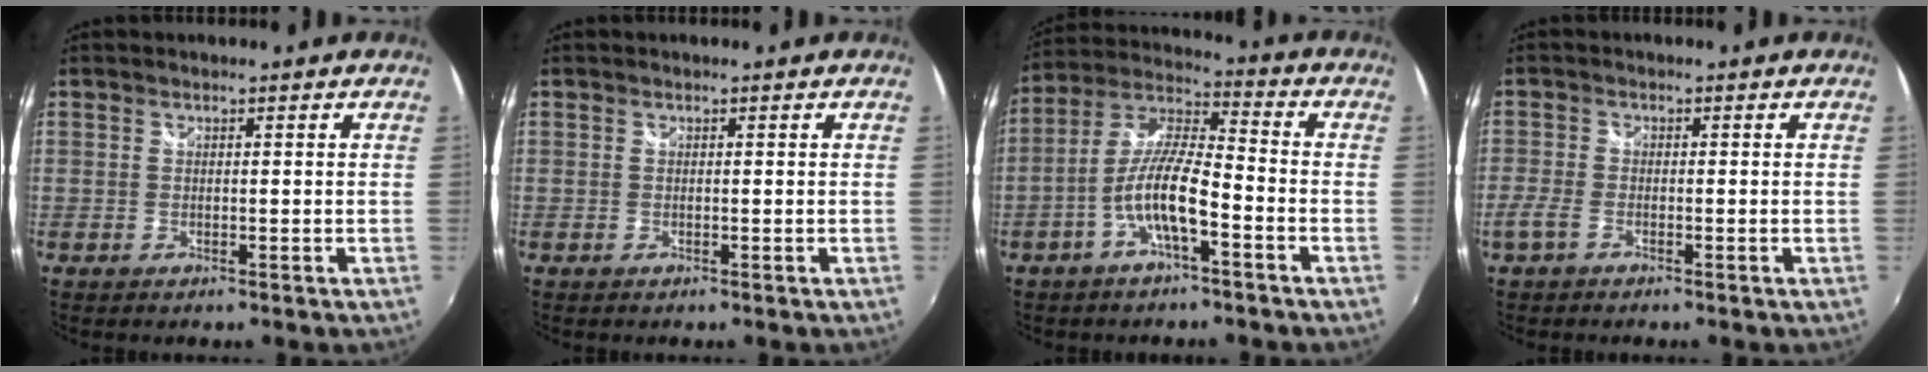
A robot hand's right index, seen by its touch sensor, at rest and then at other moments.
{"total": 0.0}
{"total": 9.8, "force": [-4.1, 2.0, 8.8], "torque": [-0.188, 0.011, -0.079]}
{"total": 3.1, "force": [-2.0, 1.4, 1.9], "torque": [-0.053, -0.003, -0.045]}